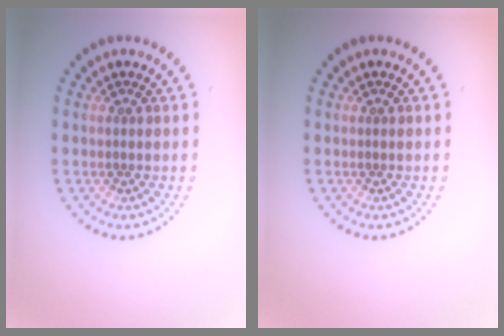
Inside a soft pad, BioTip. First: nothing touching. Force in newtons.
{"total": 0.0}